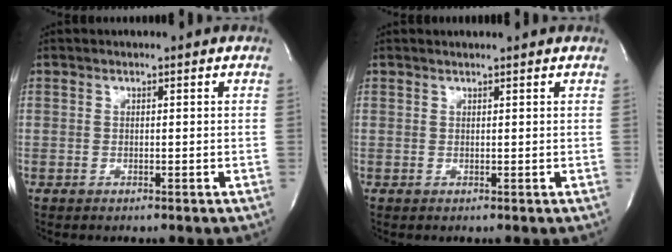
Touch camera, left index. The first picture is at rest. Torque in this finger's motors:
{"motor_torque": [0.07, -0.15, -0.02, 0.00]}